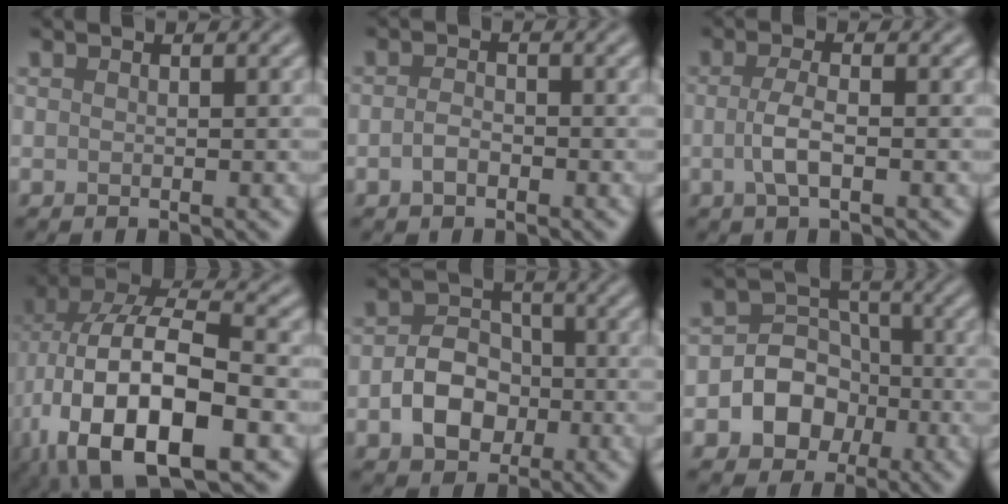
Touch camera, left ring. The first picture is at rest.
{"total": 1.5, "force": [-0.7, 0.9, 1.0], "torque": [-0.022, 0.001, -0.018]}
{"total": 2.6, "force": [-0.5, 0.8, 2.5], "torque": [-0.053, 0.000, -0.014]}
{"total": 15.8, "force": [-4.3, 7.7, 13.0], "torque": [-0.234, -0.004, -0.066]}
{"total": 4.7, "force": [-1.4, 3.6, 2.7], "torque": [-0.041, 0.003, -0.027]}
{"total": 6.0, "force": [-1.9, 5.1, 2.4], "torque": [-0.011, 0.012, -0.059]}